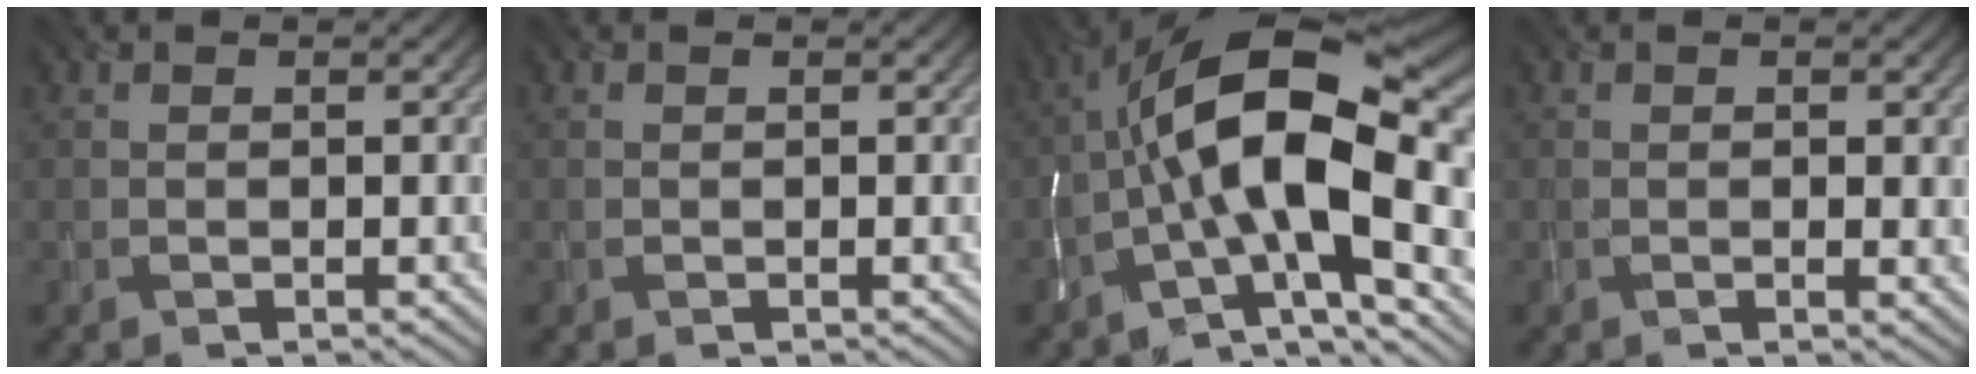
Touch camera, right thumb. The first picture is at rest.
{"total": 0.0}
{"total": 17.7, "force": [-1.7, 6.7, 16.3], "torque": [-0.280, 0.034, -0.046]}
{"total": 1.4, "force": [0.1, 0.6, 1.3], "torque": [-0.021, -0.005, 0.004]}